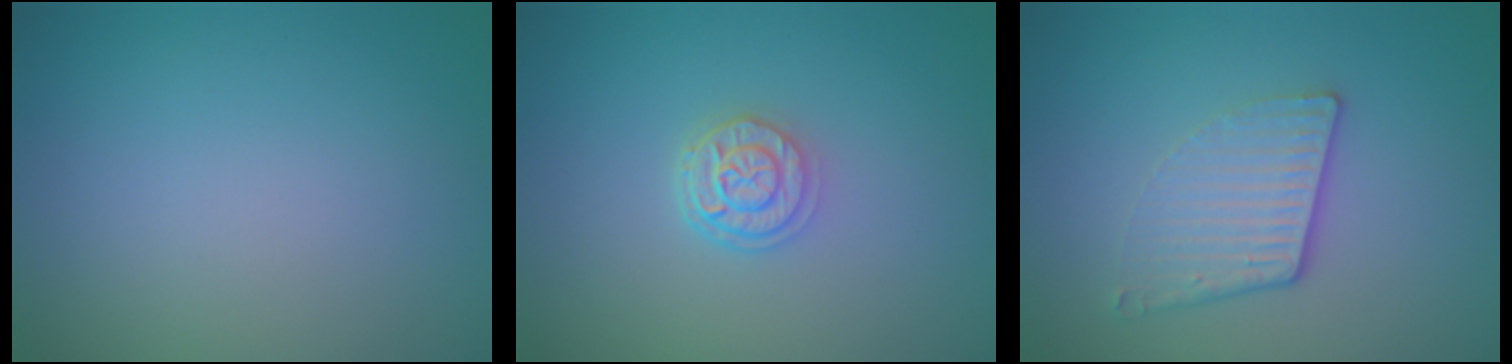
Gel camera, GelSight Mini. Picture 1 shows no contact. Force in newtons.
{"total": 2.7, "press": 2.2, "slide": 1.5}
{"total": 3.3, "press": 2.6, "slide": 2.1}